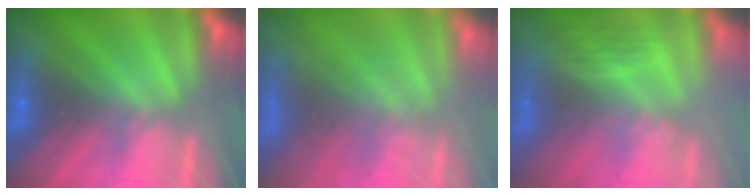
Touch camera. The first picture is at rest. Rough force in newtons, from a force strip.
{"total": 7.7}
{"total": 2.7}